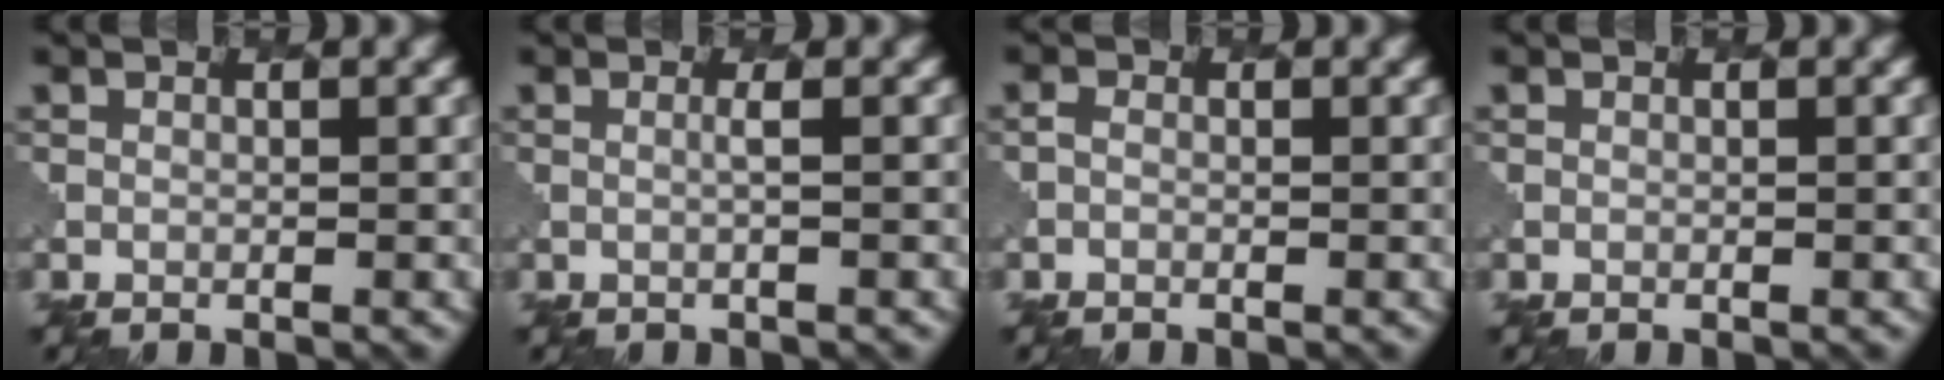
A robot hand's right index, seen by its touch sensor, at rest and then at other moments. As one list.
[{"total": 0.9, "force": [0.3, 0.2, 0.9], "torque": [-0.008, 0.002, 0.001]}, {"total": 0.6, "force": [-0.4, 0.4, 0.2], "torque": [-0.002, 0.002, -0.007]}, {"total": 0.0}]